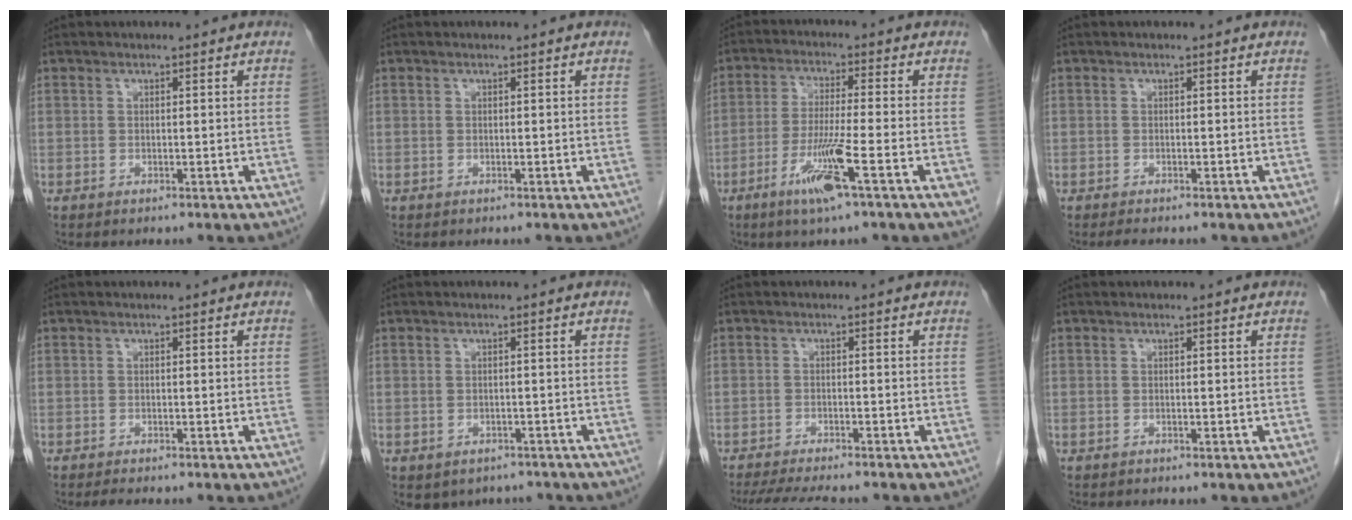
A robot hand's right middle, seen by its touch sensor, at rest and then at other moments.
{"total": 0.0}
{"total": 8.6, "force": [-3.9, -0.7, 7.6], "torque": [-0.145, -0.019, -0.076]}
{"total": 1.6, "force": [-1.3, 0.2, 0.8], "torque": [-0.015, -0.004, -0.016]}
{"total": 2.0, "force": [-1.7, 0.3, 1.0], "torque": [-0.016, -0.004, -0.021]}
{"total": 4.8, "force": [-3.8, 2.8, 0.6], "torque": [0.001, 0.009, -0.046]}
{"total": 8.9, "force": [-7.8, 1.0, 4.0], "torque": [-0.062, -0.017, -0.119]}
{"total": 0.0}